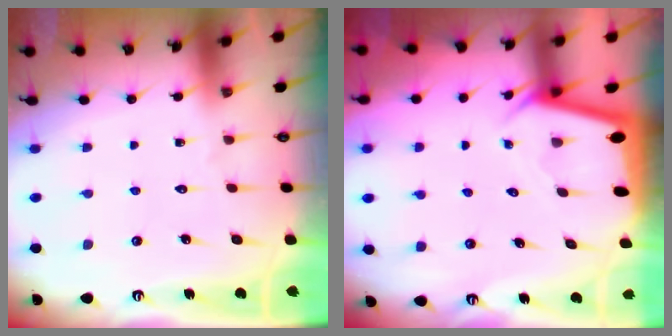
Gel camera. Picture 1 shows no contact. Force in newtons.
{"total": 2.3, "press": 2.3, "slide": 0.1}